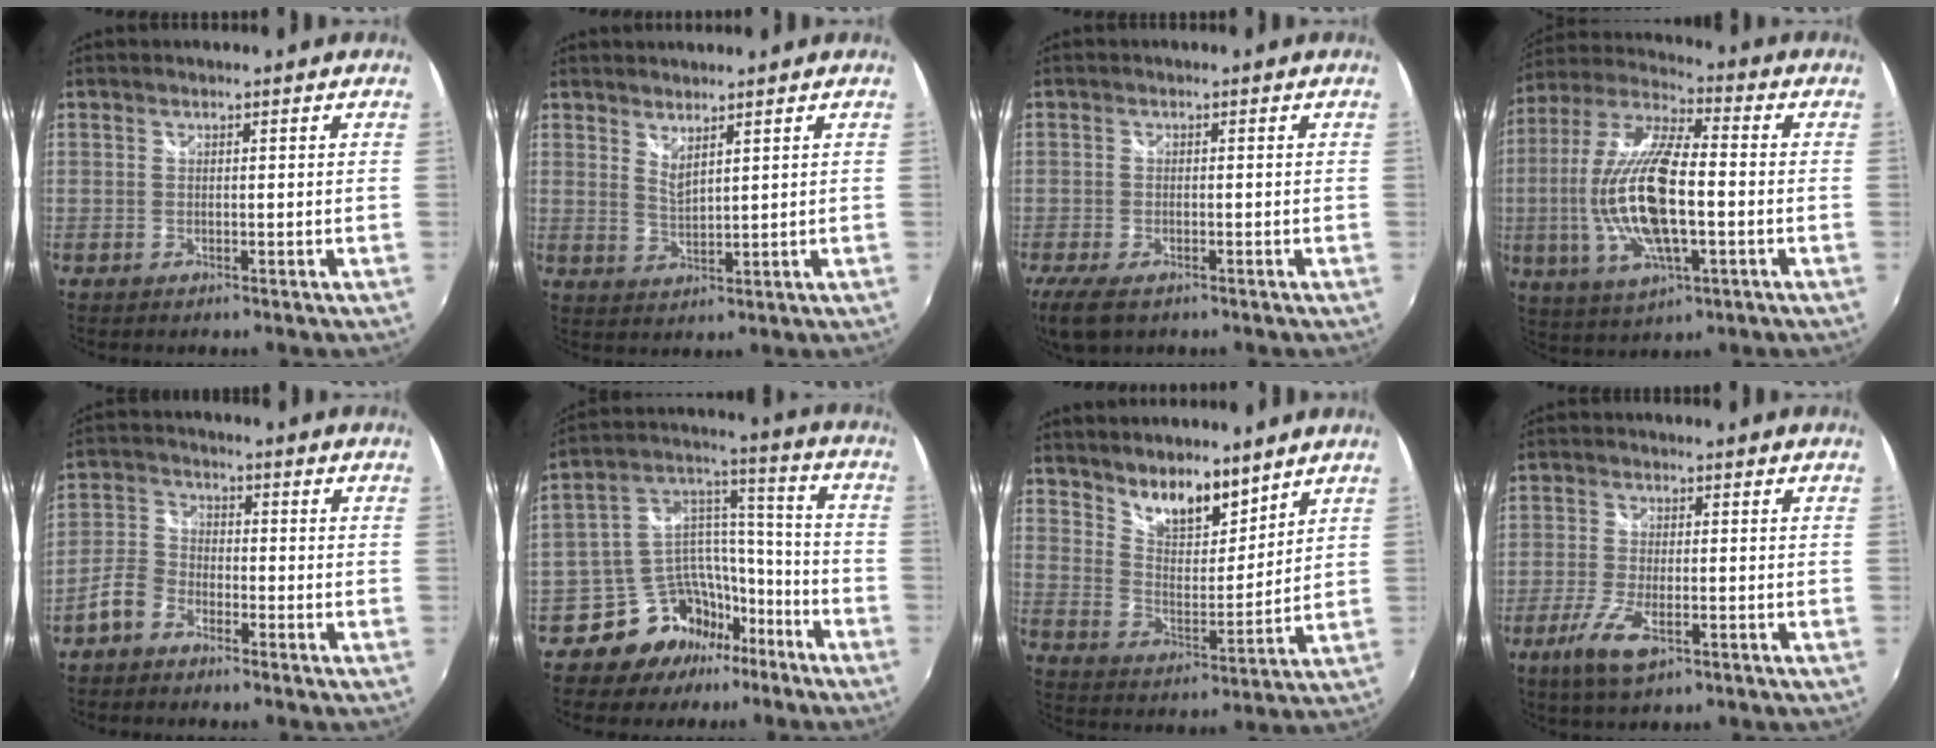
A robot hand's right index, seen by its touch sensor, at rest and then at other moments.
{"total": 3.1, "force": [2.6, 0.4, 1.6], "torque": [-0.028, -0.007, 0.044]}
{"total": 6.2, "force": [-3.9, 2.9, 4.0], "torque": [-0.093, -0.025, -0.068]}
{"total": 18.7, "force": [-2.6, 6.3, 17.4], "torque": [-0.344, -0.006, -0.047]}
{"total": 5.4, "force": [-3.6, 3.3, 2.2], "torque": [-0.050, 0.019, -0.075]}
{"total": 13.7, "force": [-10.6, 8.2, 3.0], "torque": [-0.061, 0.079, -0.172]}
{"total": 10.3, "force": [8.2, 3.7, 4.9], "torque": [-0.072, 0.002, 0.146]}
{"total": 7.5, "force": [-3.9, 2.4, 5.9], "torque": [-0.138, -0.018, -0.074]}